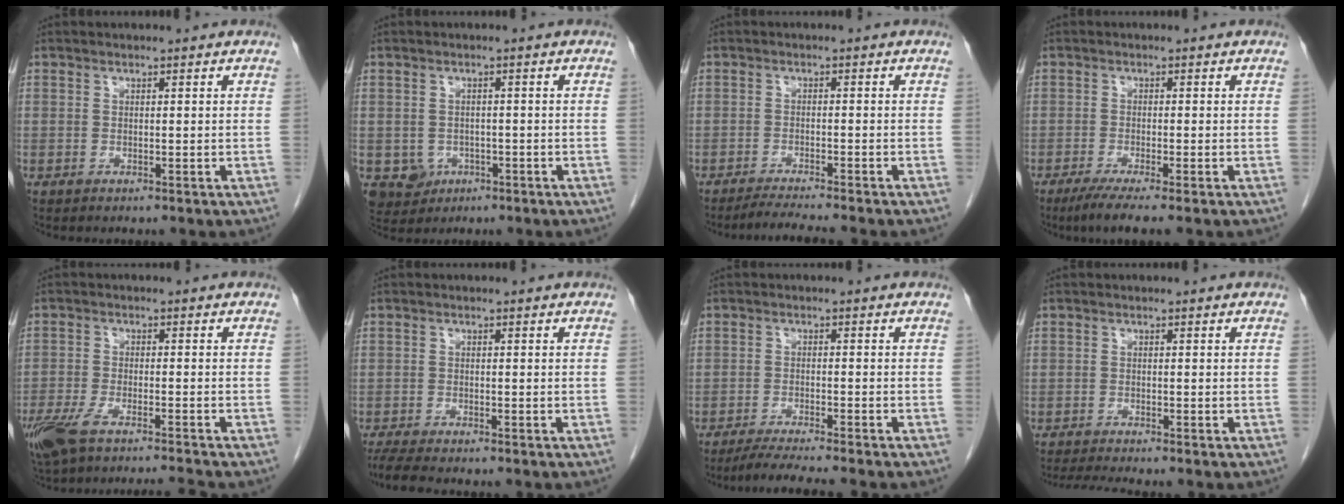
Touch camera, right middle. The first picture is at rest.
{"total": 4.3, "force": [-1.5, 3.9, 1.0], "torque": [-0.017, 0.002, -0.016]}
{"total": 5.0, "force": [-4.5, -1.1, 2.0], "torque": [-0.029, -0.017, -0.072]}
{"total": 4.9, "force": [-3.4, -0.2, 3.5], "torque": [-0.060, -0.016, -0.060]}
{"total": 9.3, "force": [-7.7, 0.3, 5.1], "torque": [-0.093, -0.014, -0.132]}
{"total": 4.4, "force": [-3.8, 0.2, 2.2], "torque": [-0.046, -0.018, -0.066]}
{"total": 6.7, "force": [-5.8, -1.2, 3.1], "torque": [-0.044, -0.022, -0.094]}
{"total": 3.7, "force": [-3.3, -0.7, 1.5], "torque": [-0.032, -0.018, -0.058]}